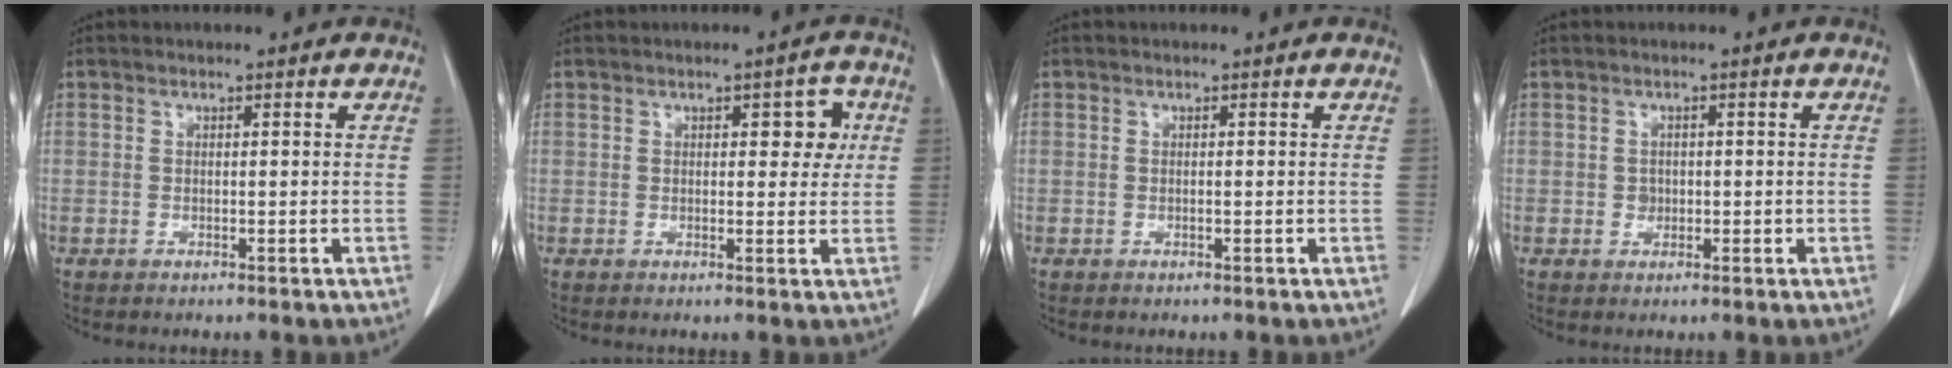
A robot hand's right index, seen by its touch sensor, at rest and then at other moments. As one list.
[{"total": 4.0, "force": [1.1, 2.0, 3.3], "torque": [-0.032, 0.009, 0.013]}, {"total": 0.0}, {"total": 1.3, "force": [-0.1, 1.1, 0.5], "torque": [-0.011, 0.002, 0.002]}]